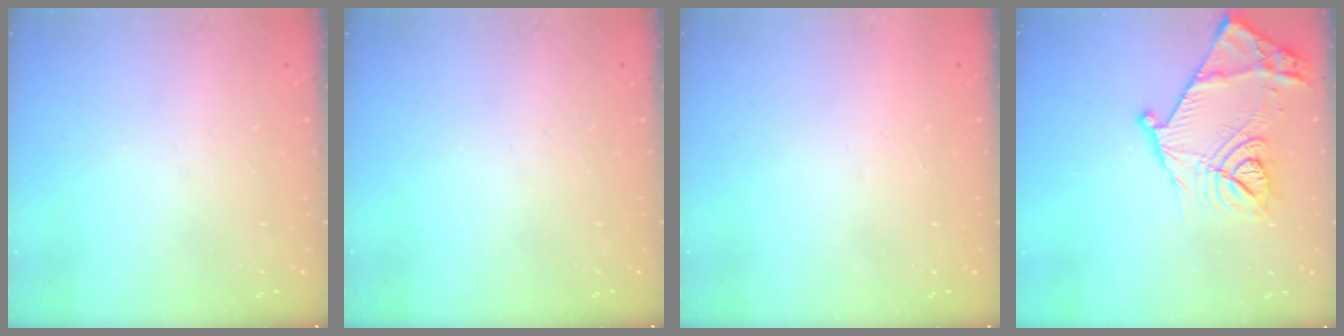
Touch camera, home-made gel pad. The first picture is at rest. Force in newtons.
{"total": 0.0}
{"total": 1.7, "press": 1.7, "slide": 0.1}
{"total": 19.0, "press": 19.0, "slide": 0.7}